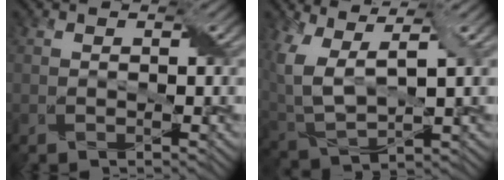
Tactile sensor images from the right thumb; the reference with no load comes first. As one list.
[{"total": 10.1, "force": [3.1, 5.1, 8.1], "torque": [-0.207, -0.010, 0.069]}]